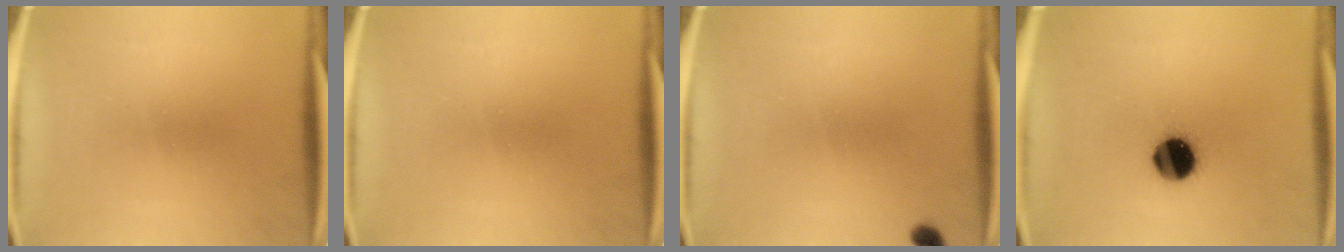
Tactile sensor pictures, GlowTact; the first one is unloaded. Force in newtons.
{"total": 0.0}
{"total": 1.5}
{"total": 10.4}